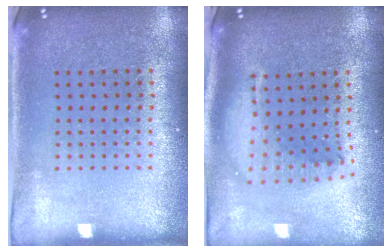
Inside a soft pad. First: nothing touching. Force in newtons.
{"total": 2.1, "press": 1.7, "slide": 1.3}